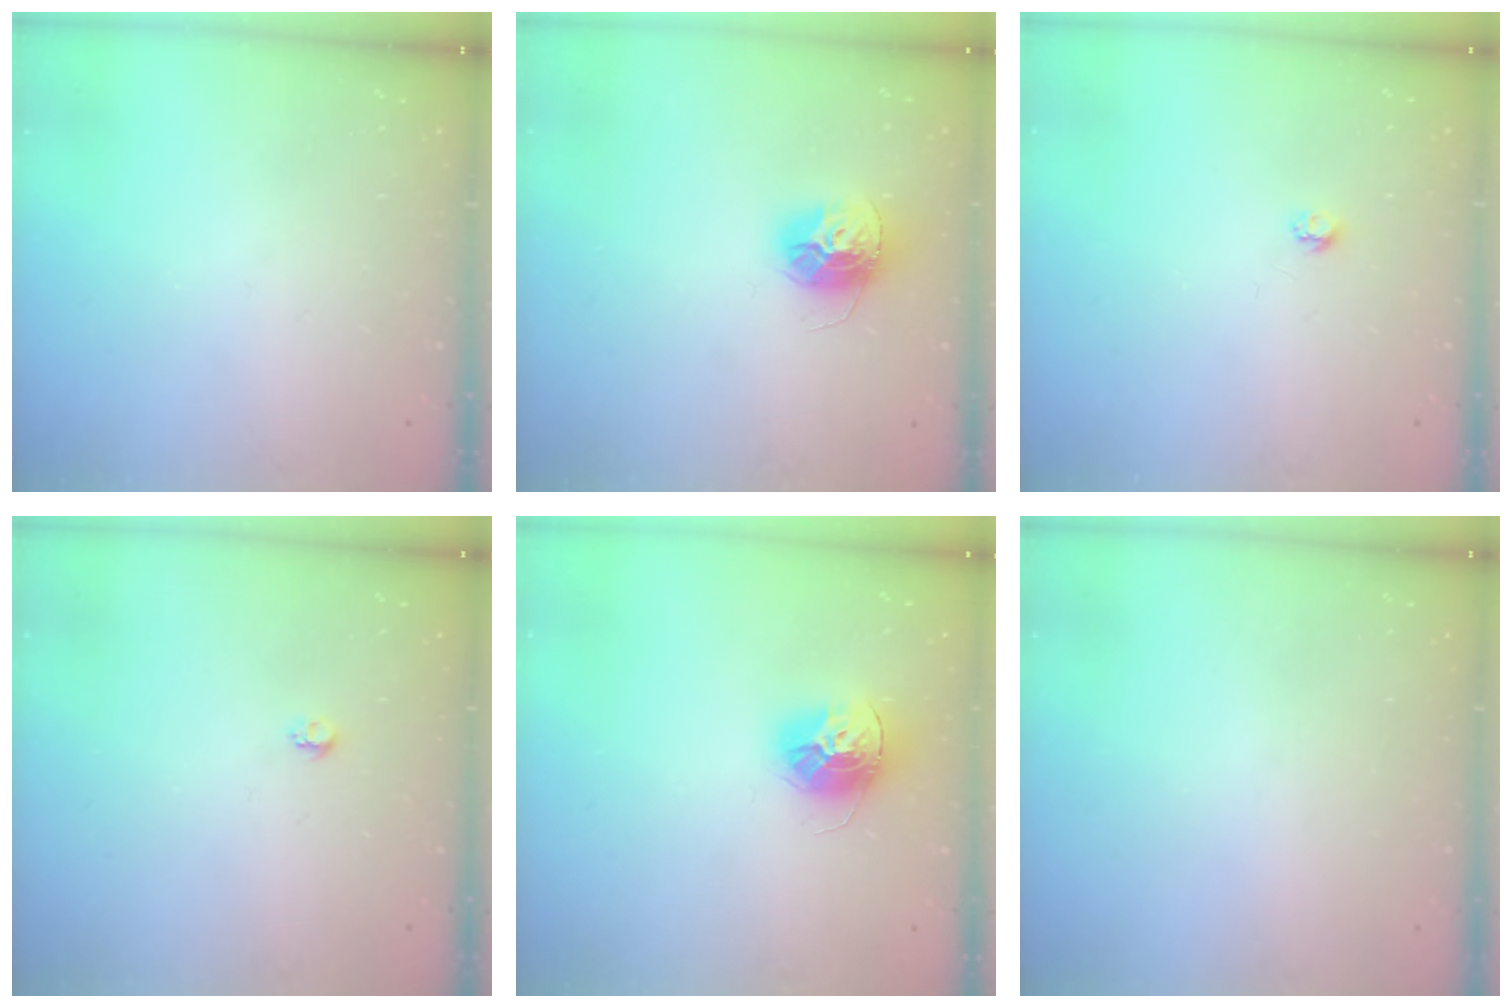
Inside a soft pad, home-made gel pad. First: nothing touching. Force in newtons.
{"total": 14.0, "press": 13.9, "slide": 1.1}
{"total": 2.7, "press": 2.7, "slide": 0.4}
{"total": 3.2, "press": 3.2, "slide": 0.3}
{"total": 13.5, "press": 13.5, "slide": 1.0}
{"total": 0.9, "press": 0.9, "slide": 0.1}